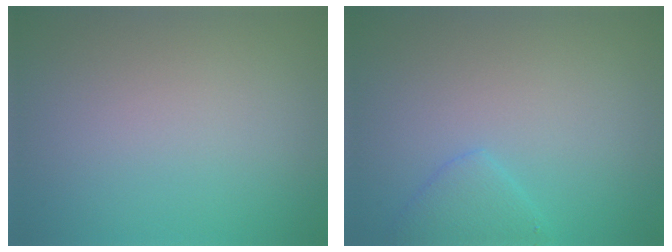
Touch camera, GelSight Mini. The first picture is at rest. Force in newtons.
{"total": 2.1, "press": 2.1, "slide": 0.1}